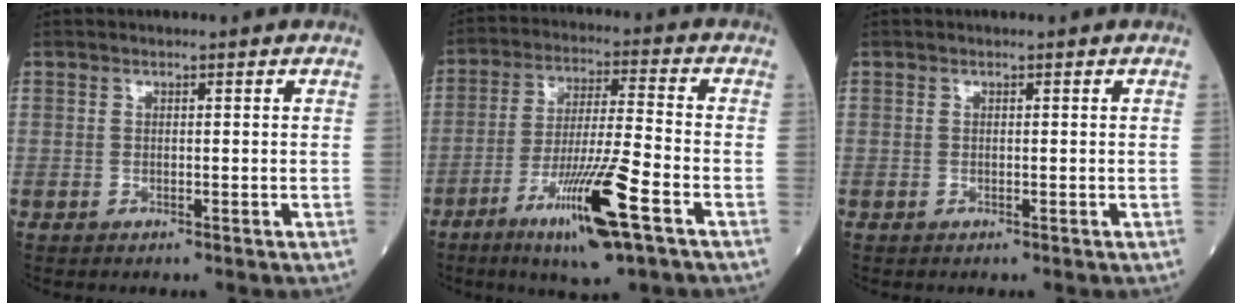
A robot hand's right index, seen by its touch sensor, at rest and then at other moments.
{"total": 13.3, "force": [-6.6, 0.3, 11.5], "torque": [-0.216, -0.025, -0.113]}
{"total": 0.0}